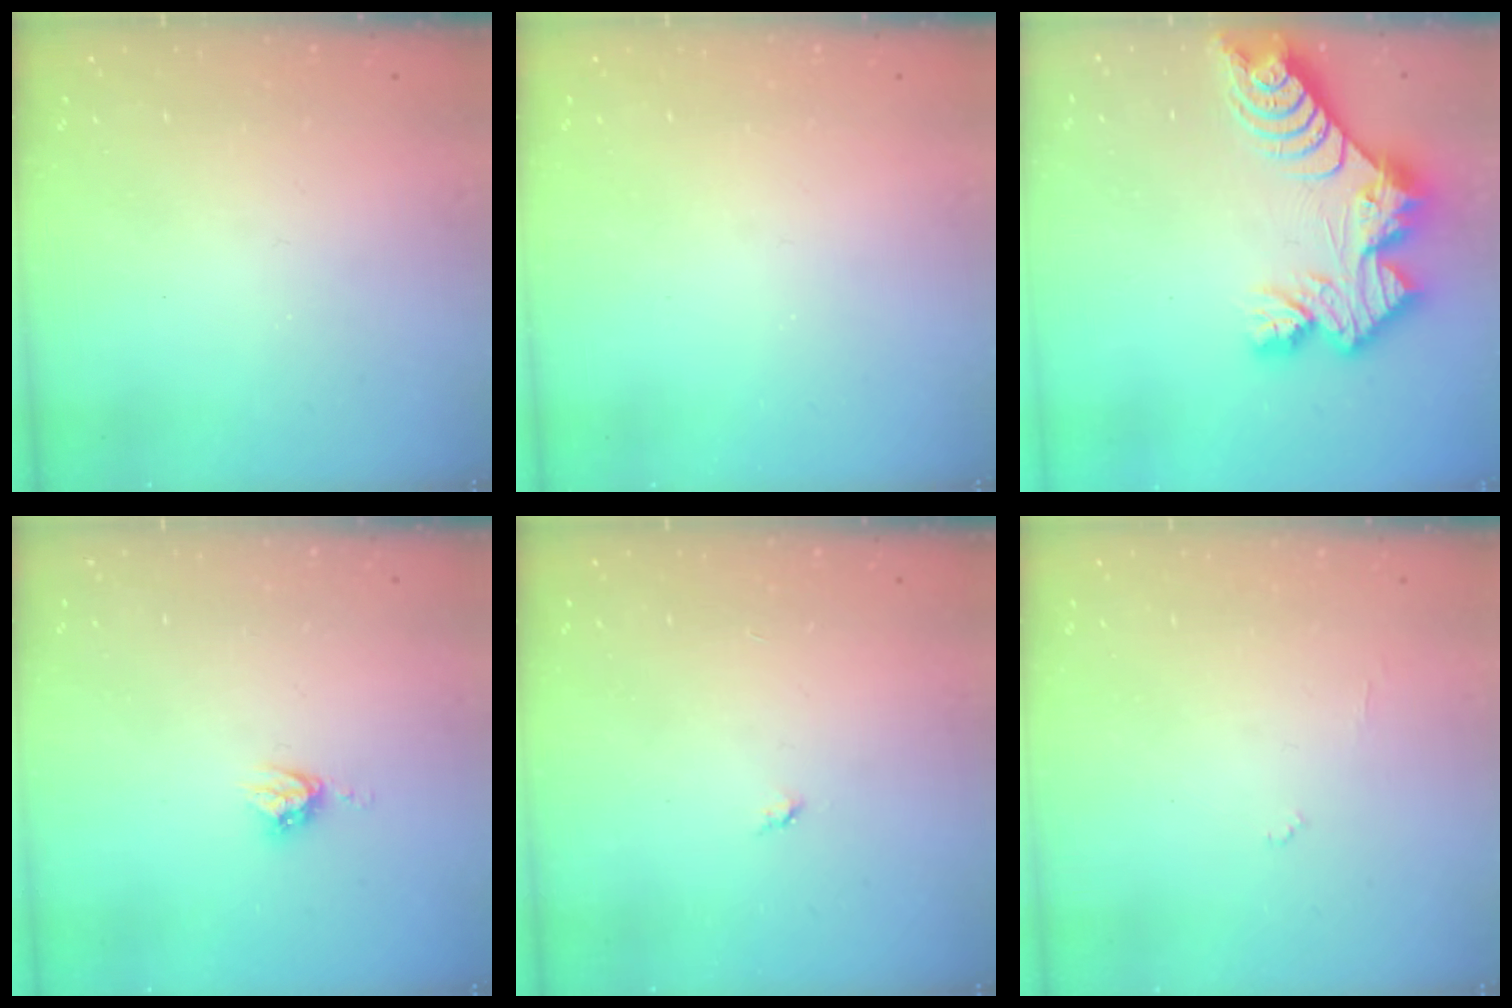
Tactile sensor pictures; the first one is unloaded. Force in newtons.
{"total": 0.0}
{"total": 14.5, "press": 14.4, "slide": 1.2}
{"total": 4.9, "press": 4.9, "slide": 0.1}
{"total": 2.8, "press": 2.8, "slide": 0.4}
{"total": 3.9, "press": 3.9, "slide": 0.3}